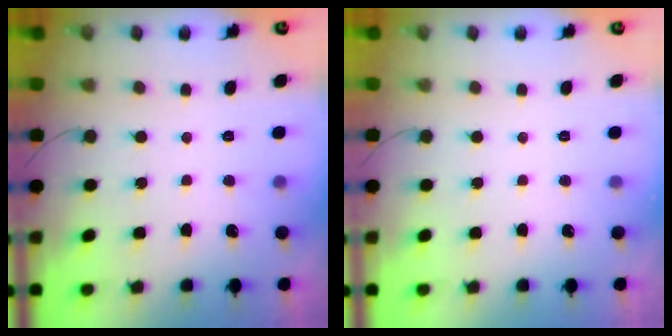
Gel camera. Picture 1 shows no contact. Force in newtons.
{"total": 0.0}